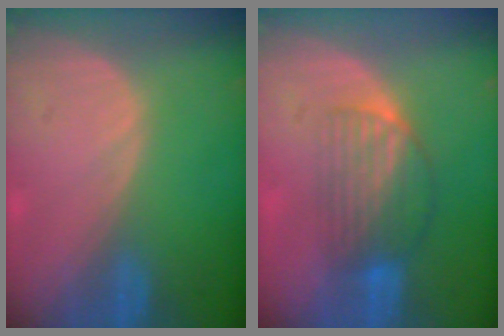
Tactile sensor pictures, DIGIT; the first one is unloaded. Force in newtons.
{"total": 6.9, "press": 6.1, "slide": 3.2}